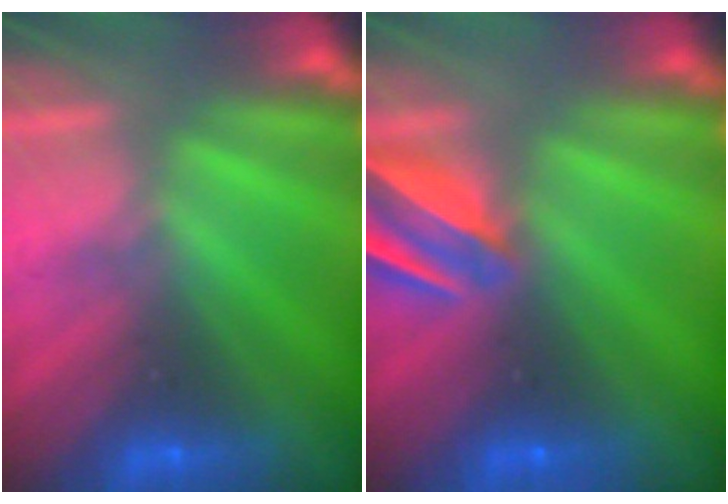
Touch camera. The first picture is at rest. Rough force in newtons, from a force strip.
{"total": 8.5}